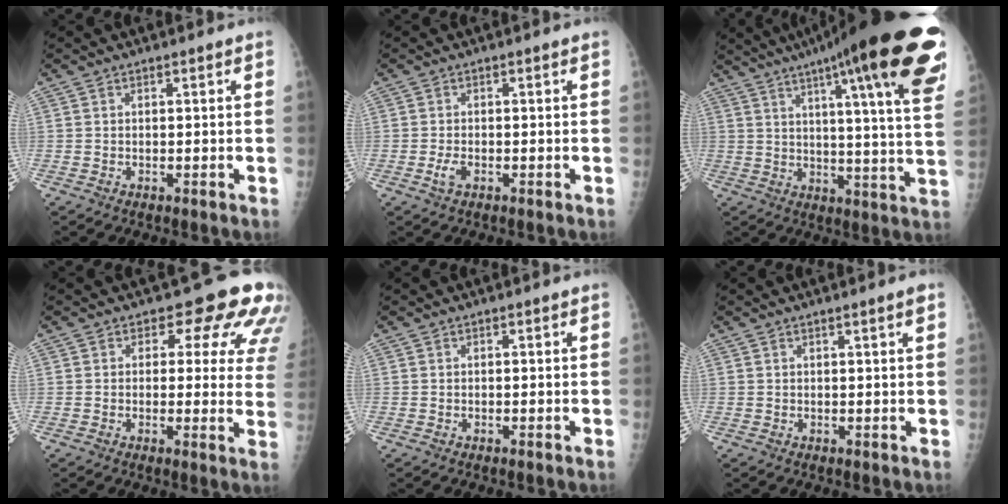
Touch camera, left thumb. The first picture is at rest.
{"total": 1.8, "force": [-0.7, 0.9, 1.4], "torque": [-0.034, 0.001, -0.014]}
{"total": 28.8, "force": [16.5, 4.3, 23.2], "torque": [-0.275, -0.033, 0.221]}
{"total": 11.9, "force": [7.7, 6.3, 6.5], "torque": [-0.020, -0.031, 0.061]}
{"total": 0.0}
{"total": 1.5, "force": [0.9, -0.2, 1.2], "torque": [-0.019, -0.004, 0.014]}